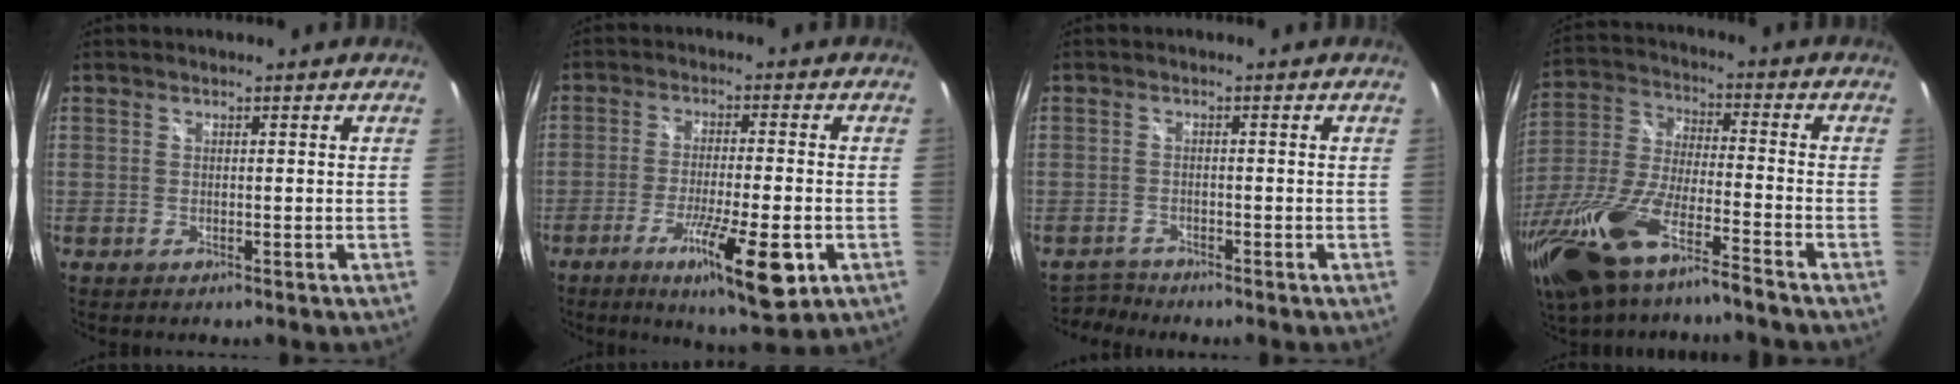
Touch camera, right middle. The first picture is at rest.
{"total": 12.9, "force": [-5.6, 1.9, 11.5], "torque": [-0.211, -0.038, -0.086]}
{"total": 2.1, "force": [-2.0, 0.4, -0.4], "torque": [0.001, 0.000, -0.041]}
{"total": 19.7, "force": [-13.2, 4.3, 14.0], "torque": [-0.306, -0.040, -0.254]}